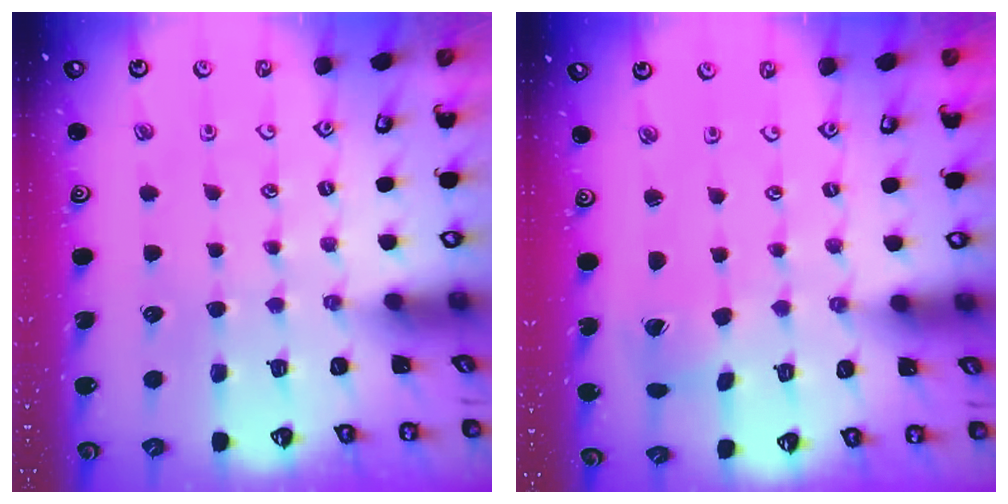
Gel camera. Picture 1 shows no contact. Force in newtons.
{"total": 1.6, "press": 1.5, "slide": 0.3}